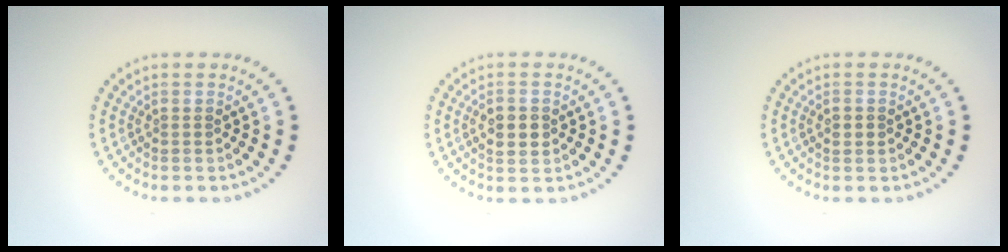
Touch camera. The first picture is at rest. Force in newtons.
{"total": 2.2, "press": 2.2, "slide": 0.0}
{"total": 1.1, "press": 1.1, "slide": 0.1}